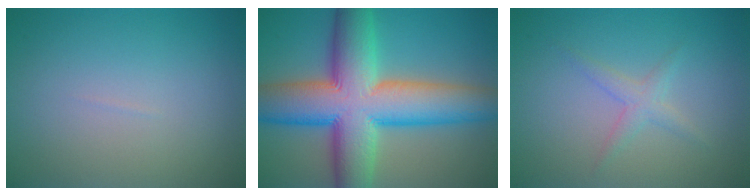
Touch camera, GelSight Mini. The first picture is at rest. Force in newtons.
{"total": 14.2, "press": 14.2, "slide": 0.2}
{"total": 1.6, "press": 1.6, "slide": 0.1}